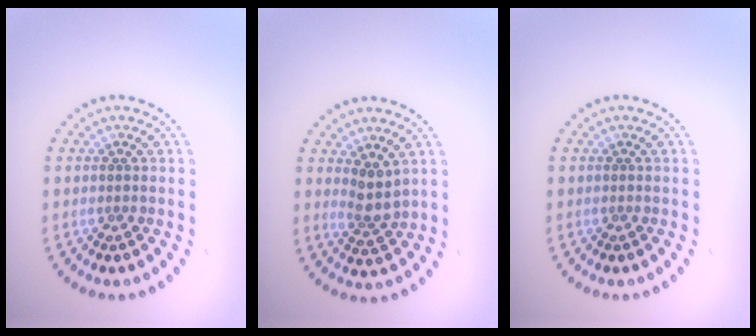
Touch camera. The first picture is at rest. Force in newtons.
{"total": 2.4, "press": 1.9, "slide": 1.5}
{"total": 0.0}